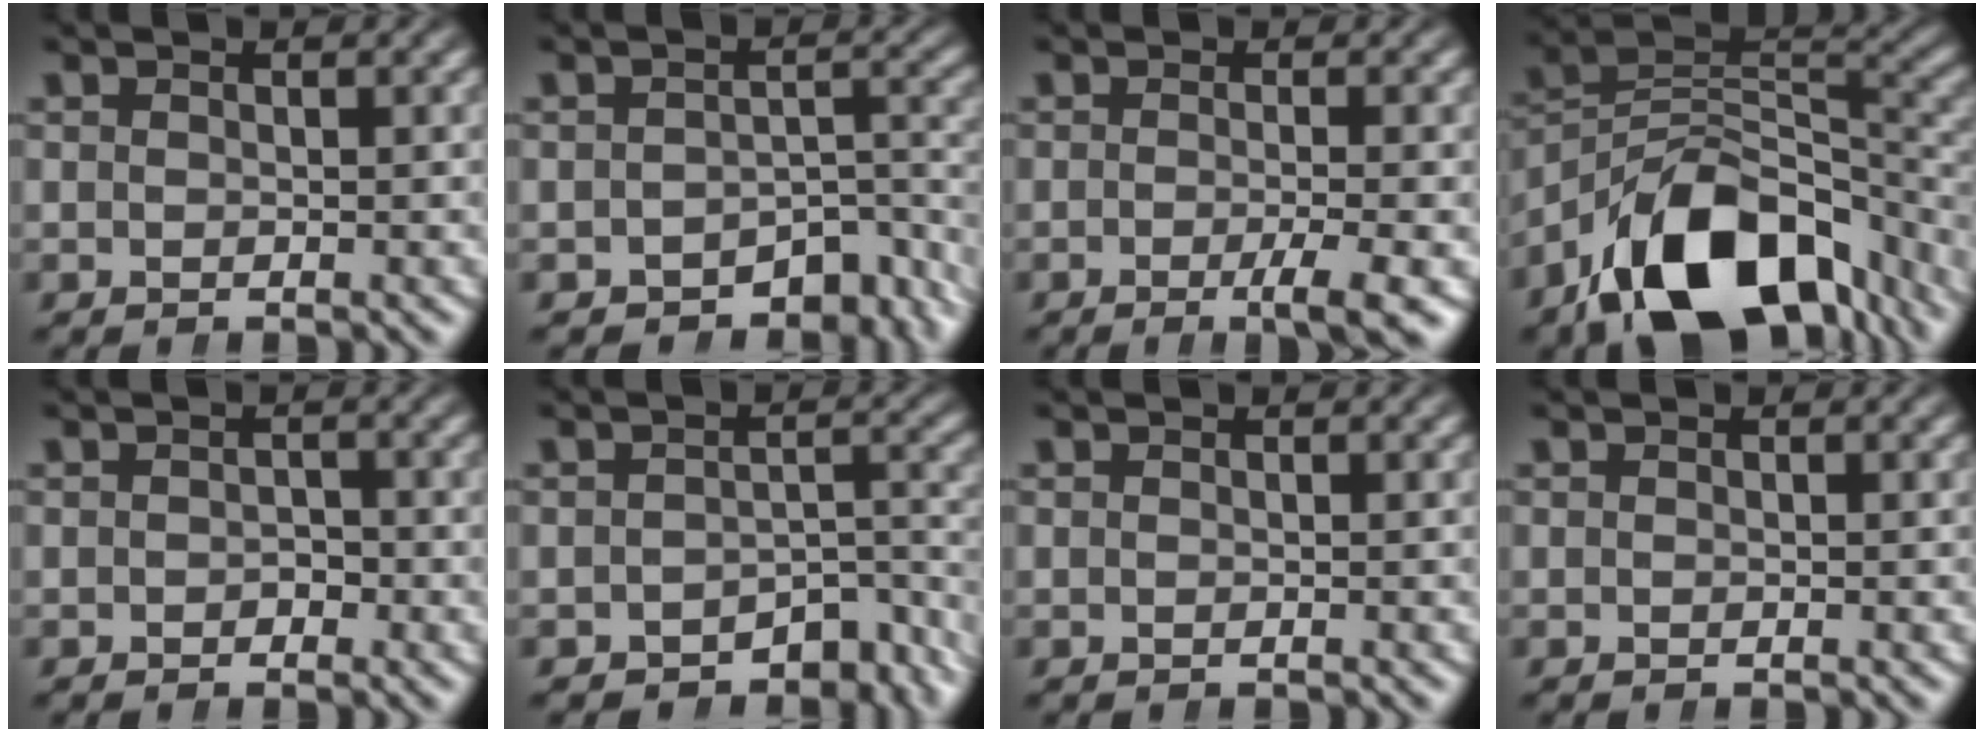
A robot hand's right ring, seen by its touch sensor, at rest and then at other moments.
{"total": 7.6, "force": [-5.7, 3.9, 3.1], "torque": [-0.016, -0.018, -0.081]}
{"total": 2.8, "force": [-1.2, -0.3, 2.5], "torque": [-0.030, 0.005, -0.025]}
{"total": 16.6, "force": [-6.6, 10.2, 11.3], "torque": [-0.184, -0.044, -0.088]}
{"total": 1.0, "force": [-0.8, 0.6, 0.1], "torque": [0.008, -0.004, -0.009]}
{"total": 6.9, "force": [-5.5, 3.3, 2.6], "torque": [-0.004, -0.015, -0.078]}
{"total": 0.0}
{"total": 0.0}